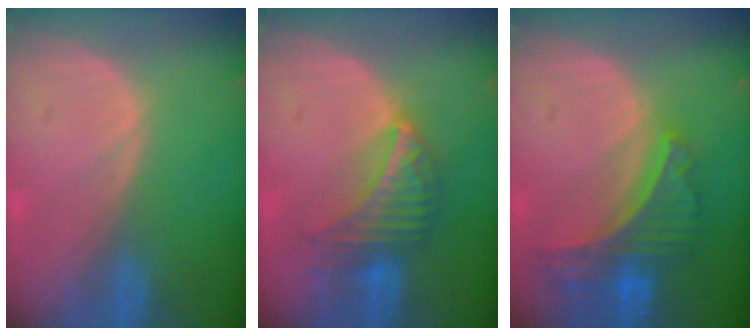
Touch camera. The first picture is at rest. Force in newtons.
{"total": 6.6, "press": 6.5, "slide": 1.0}
{"total": 7.9, "press": 7.0, "slide": 3.7}